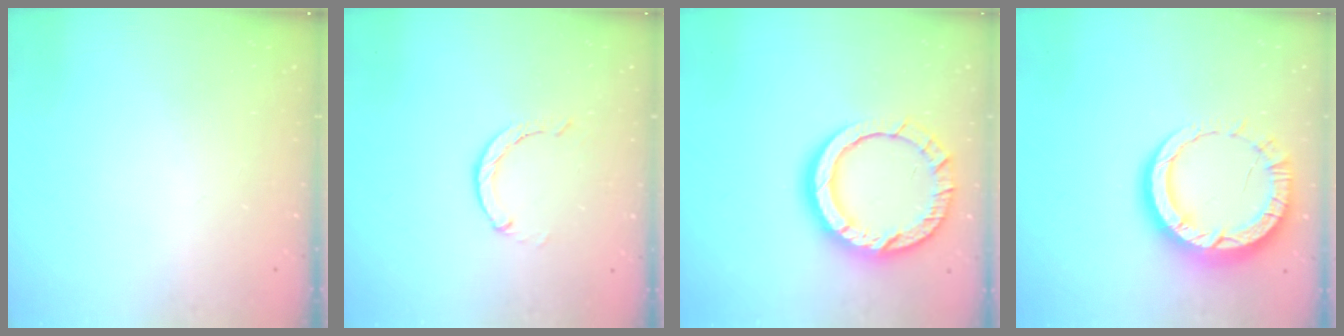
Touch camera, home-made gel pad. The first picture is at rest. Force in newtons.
{"total": 0.0}
{"total": 16.3, "press": 16.2, "slide": 1.5}
{"total": 13.4, "press": 13.3, "slide": 1.4}